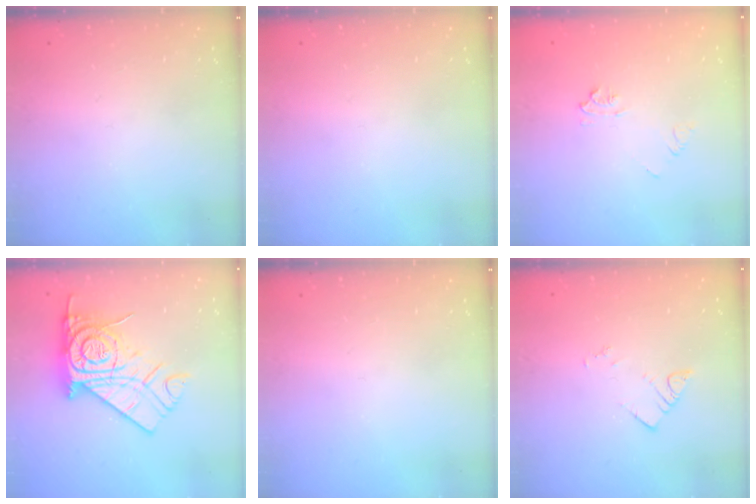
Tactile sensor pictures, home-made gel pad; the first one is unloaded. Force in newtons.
{"total": 0.0}
{"total": 5.0, "press": 4.9, "slide": 0.6}
{"total": 19.7, "press": 19.6, "slide": 1.7}
{"total": 0.0}
{"total": 3.6, "press": 3.6, "slide": 0.1}